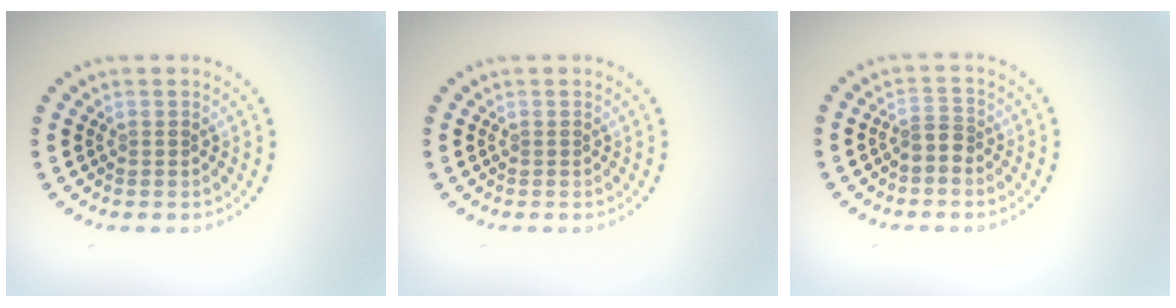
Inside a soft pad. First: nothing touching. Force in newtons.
{"total": 0.0}
{"total": 1.8, "press": 1.3, "slide": 1.2}